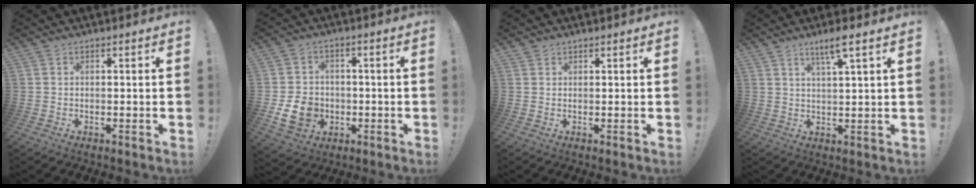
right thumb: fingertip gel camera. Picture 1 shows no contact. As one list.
[{"total": 10.8, "force": [-2.6, 9.1, 5.2], "torque": [-0.102, 0.015, -0.040]}, {"total": 0.7, "force": [0.6, 0.4, 0.1], "torque": [-0.002, -0.001, 0.012]}, {"total": 5.6, "force": [3.6, 0.1, 4.2], "torque": [-0.072, -0.012, 0.055]}]